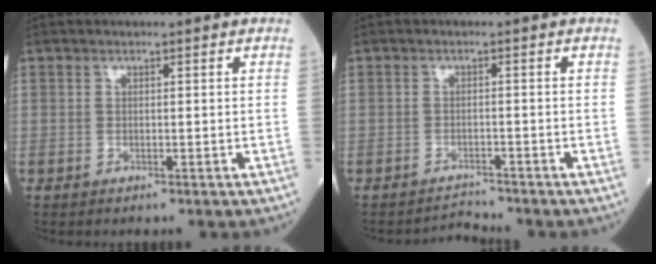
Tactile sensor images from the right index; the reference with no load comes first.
{"total": 2.1, "force": [-1.8, -0.5, -0.8], "torque": [0.016, -0.011, -0.027]}